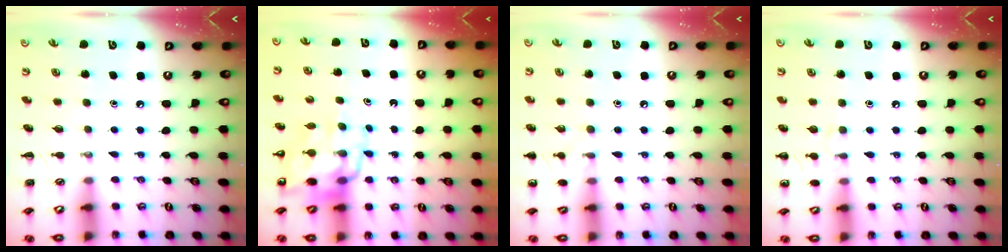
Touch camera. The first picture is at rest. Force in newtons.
{"total": 13.9, "press": 13.4, "slide": 3.8}
{"total": 7.1, "press": 6.8, "slide": 2.1}
{"total": 6.5, "press": 6.2, "slide": 1.9}